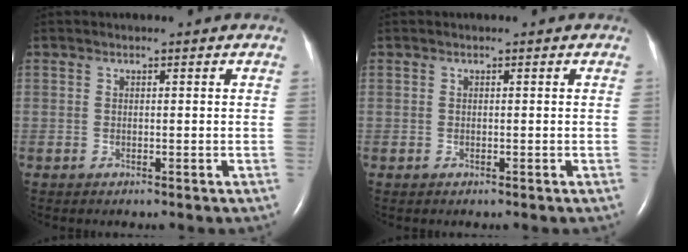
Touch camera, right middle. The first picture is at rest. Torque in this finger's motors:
{"motor_torque": [0.52, -1.40, 0.00, 0.01]}